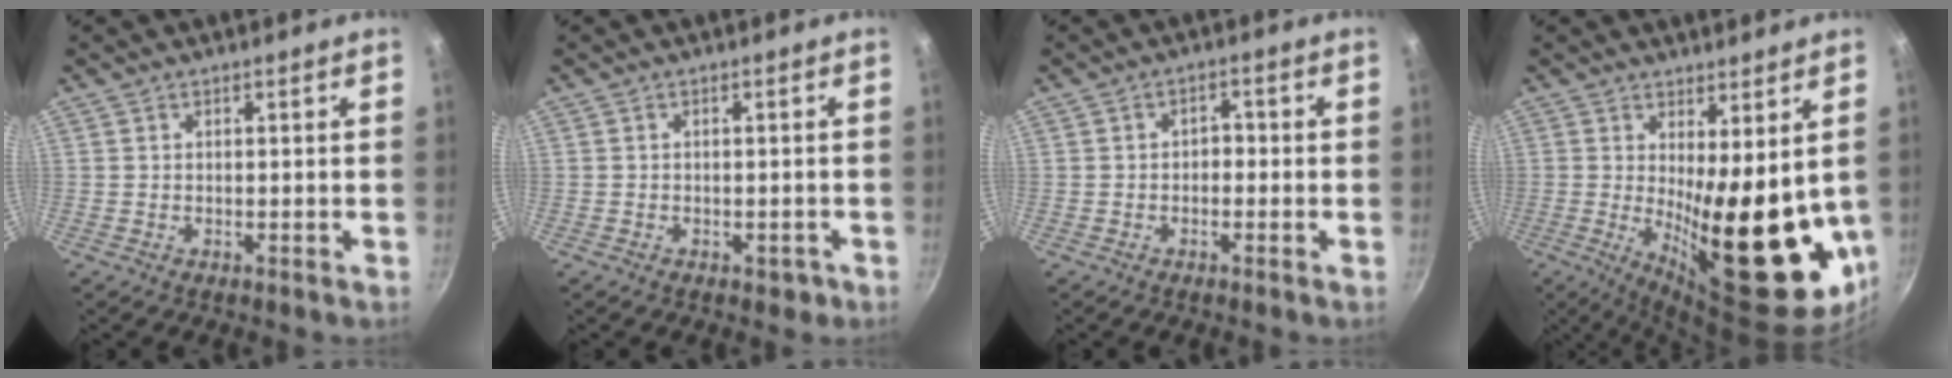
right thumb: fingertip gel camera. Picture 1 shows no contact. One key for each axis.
{"total": 1.6, "fx": -0.9, "fy": 1.1, "fz": 0.8, "tx": -0.001, "ty": 0.007, "tz": -0.009}
{"total": 2.3, "fx": -0.5, "fy": 1.7, "fz": 1.5, "tx": -0.003, "ty": 0.012, "tz": -0.016}
{"total": 20.6, "fx": -1.1, "fy": 7.2, "fz": 19.2, "tx": -0.247, "ty": -0.043, "tz": 0.015}